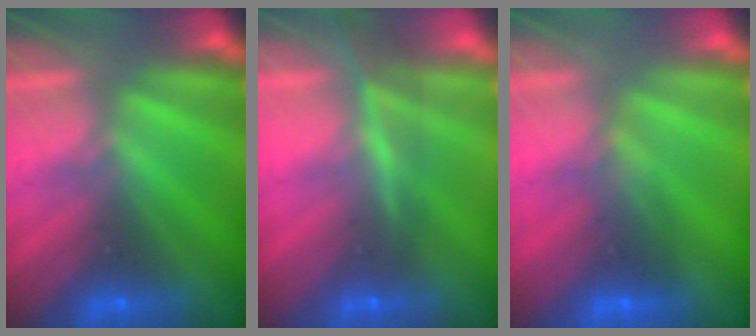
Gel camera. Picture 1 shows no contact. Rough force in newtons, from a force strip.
{"total": 4.8}
{"total": 1.6}